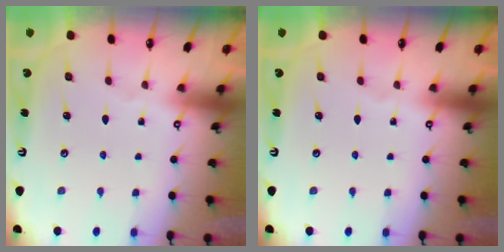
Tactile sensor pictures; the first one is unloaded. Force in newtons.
{"total": 0.0}